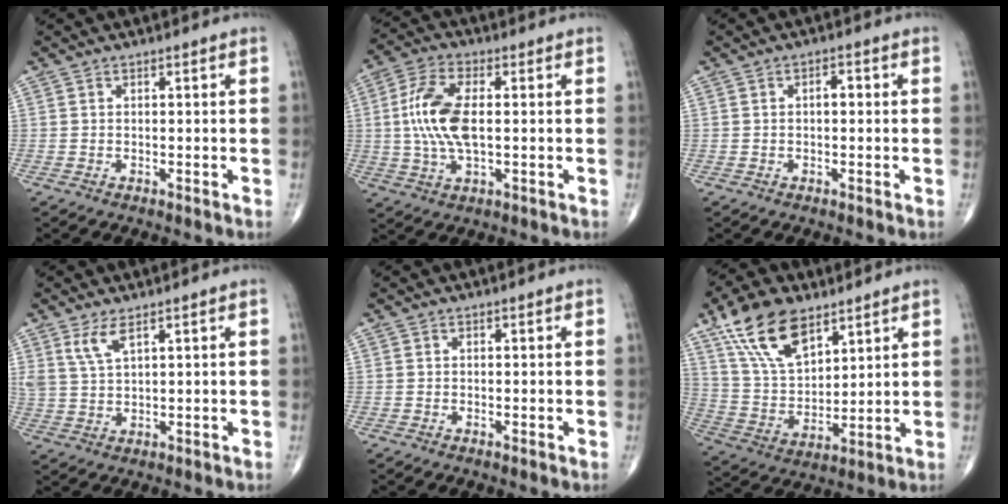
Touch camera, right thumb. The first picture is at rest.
{"total": 11.4, "force": [0.5, 5.1, 10.1], "torque": [-0.221, 0.008, 0.008]}
{"total": 1.7, "force": [0.1, 0.9, 1.5], "torque": [-0.017, 0.007, -0.003]}
{"total": 4.2, "force": [2.6, 1.2, 3.0], "torque": [-0.068, -0.014, 0.060]}
{"total": 0.0}
{"total": 15.6, "force": [9.7, 7.6, 9.7], "torque": [-0.156, -0.032, 0.189]}